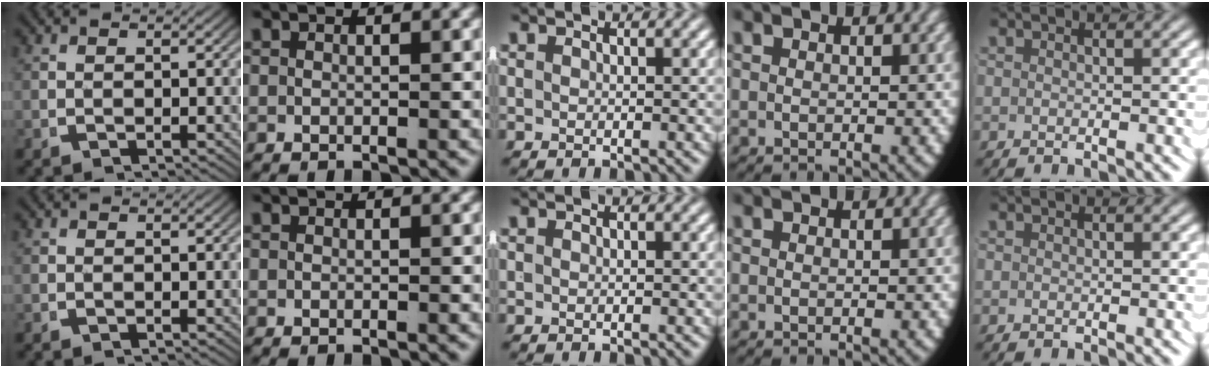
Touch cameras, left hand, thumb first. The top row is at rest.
{}